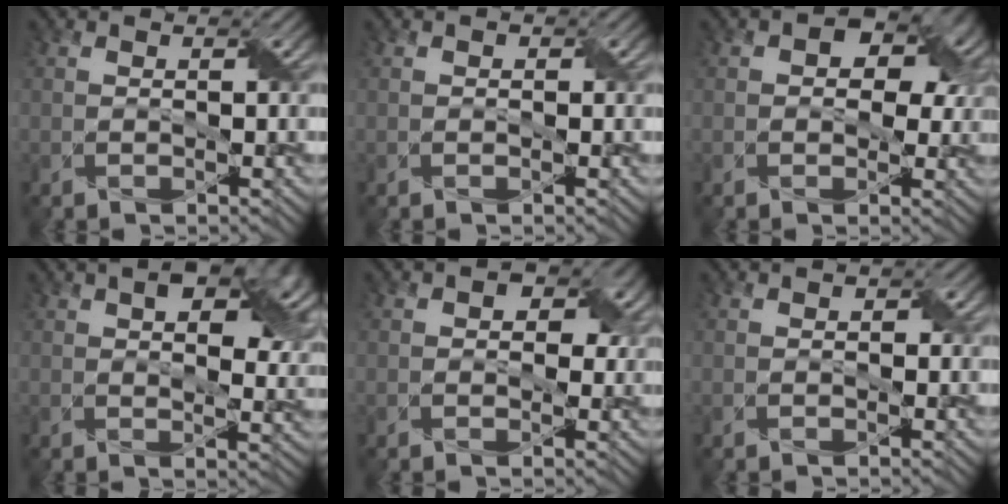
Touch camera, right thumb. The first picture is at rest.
{"total": 0.7, "force": [0.1, 0.6, 0.4], "torque": [-0.003, -0.002, 0.003]}
{"total": 7.4, "force": [2.4, 5.2, 4.8], "torque": [-0.055, -0.001, 0.028]}
{"total": 11.5, "force": [4.5, 6.2, 8.7], "torque": [-0.116, 0.005, 0.064]}
{"total": 4.5, "force": [1.2, 3.2, 2.9], "torque": [-0.037, -0.009, 0.013]}
{"total": 1.2, "force": [0.1, 1.0, 0.8], "torque": [-0.009, -0.002, 0.004]}